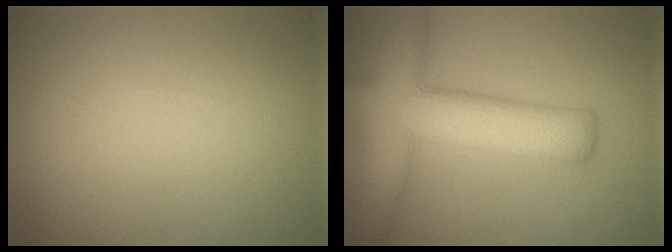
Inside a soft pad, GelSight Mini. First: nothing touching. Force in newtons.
{"total": 9.3, "press": 9.3, "slide": 0.4}